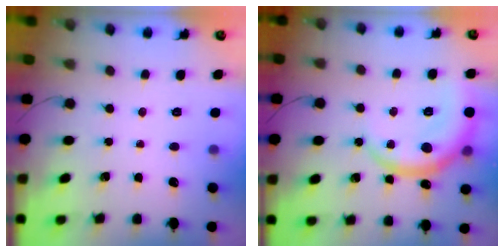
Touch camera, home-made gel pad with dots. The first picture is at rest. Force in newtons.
{"total": 12.8, "press": 12.8, "slide": 0.5}